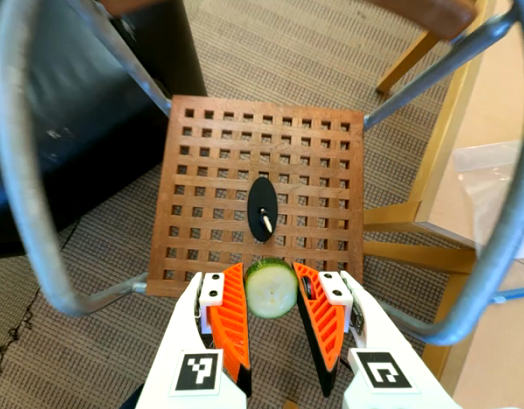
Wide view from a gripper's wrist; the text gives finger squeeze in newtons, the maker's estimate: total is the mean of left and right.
{"total": 7.9, "left": 7.8, "right": 7.9}